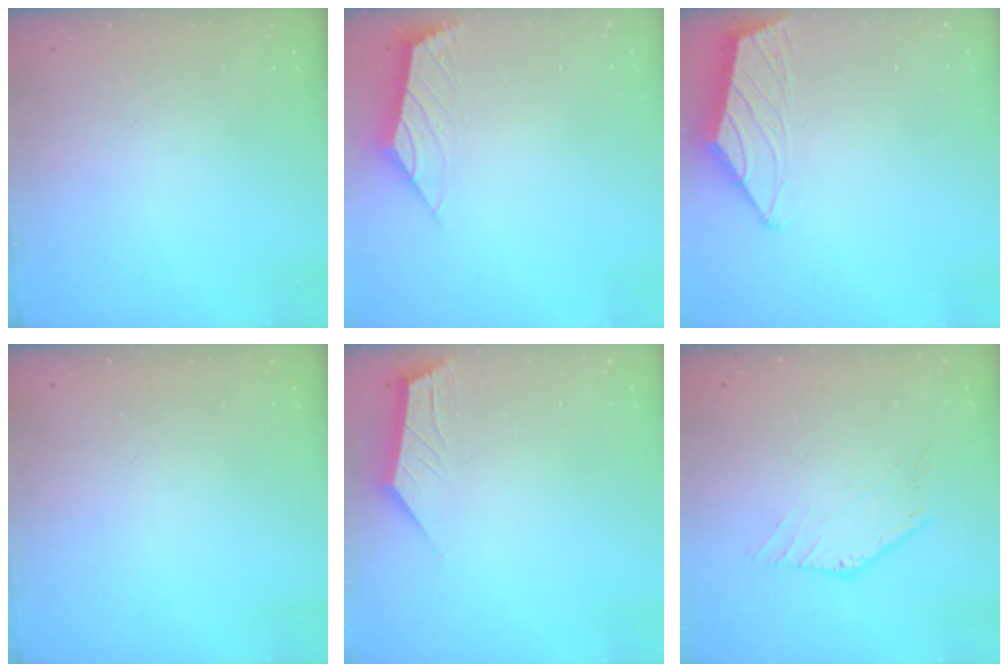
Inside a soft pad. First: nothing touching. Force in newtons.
{"total": 1.8, "press": 1.7, "slide": 0.4}
{"total": 1.4, "press": 1.3, "slide": 0.5}
{"total": 0.0}
{"total": 2.0, "press": 2.0, "slide": 0.3}
{"total": 1.0, "press": 1.0, "slide": 0.3}